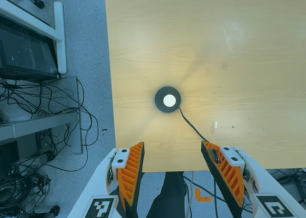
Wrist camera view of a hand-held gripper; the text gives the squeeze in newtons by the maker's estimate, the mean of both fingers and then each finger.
{"total": 0.0}